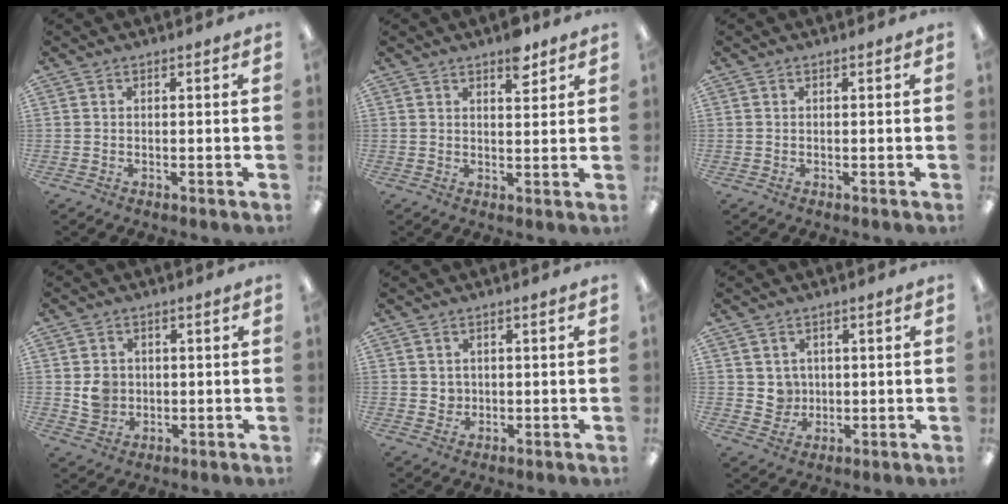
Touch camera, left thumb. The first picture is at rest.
{"total": 5.7, "force": [4.1, 2.5, 3.1], "torque": [-0.021, -0.024, 0.064]}
{"total": 0.0}
{"total": 5.1, "force": [0.5, 4.8, 1.7], "torque": [-0.015, 0.002, 0.008]}
{"total": 2.6, "force": [1.1, 2.3, 0.0], "torque": [0.001, 0.001, 0.018]}
{"total": 4.6, "force": [1.8, 4.2, 0.1], "torque": [-0.004, -0.003, 0.034]}